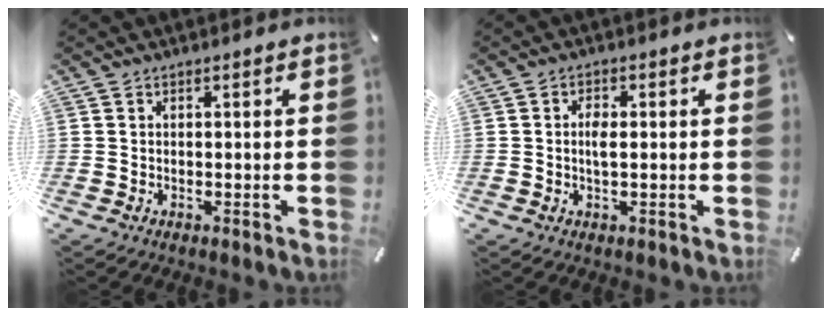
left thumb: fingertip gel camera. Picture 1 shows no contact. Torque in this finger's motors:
{"motor_torque": [0.02, -0.05, 0.02, 0.29, 0.05]}